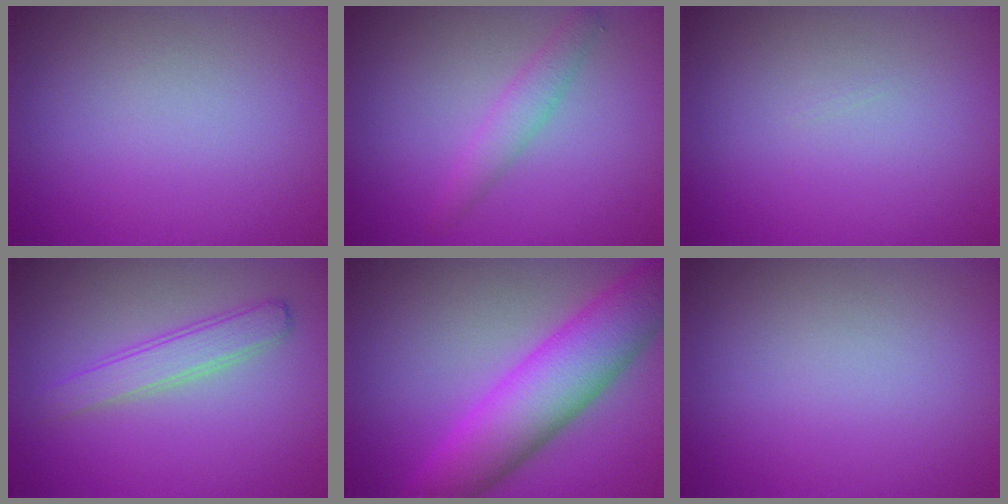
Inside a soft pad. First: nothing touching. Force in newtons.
{"total": 2.0, "press": 2.0, "slide": 0.1}
{"total": 0.0}
{"total": 2.5, "press": 2.5, "slide": 0.1}
{"total": 8.8, "press": 8.8, "slide": 0.2}
{"total": 0.0}